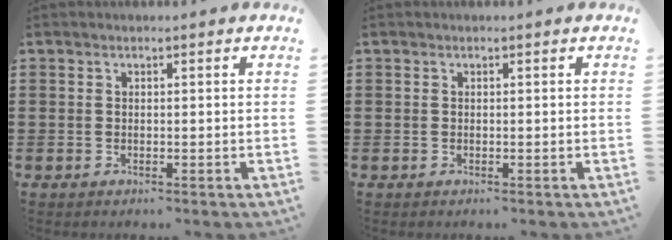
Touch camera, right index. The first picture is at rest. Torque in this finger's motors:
{"motor_torque": [-0.01, 0.01, 0.00, -0.01]}